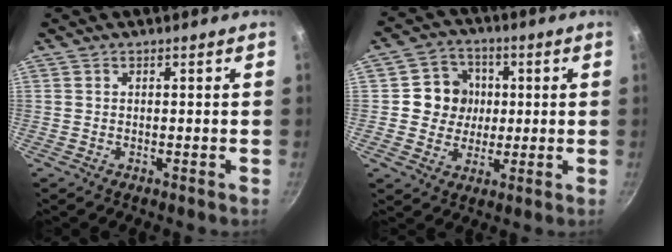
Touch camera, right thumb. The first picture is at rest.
{"total": 8.9, "force": [1.0, 8.3, 2.9], "torque": [-0.007, 0.006, 0.007]}